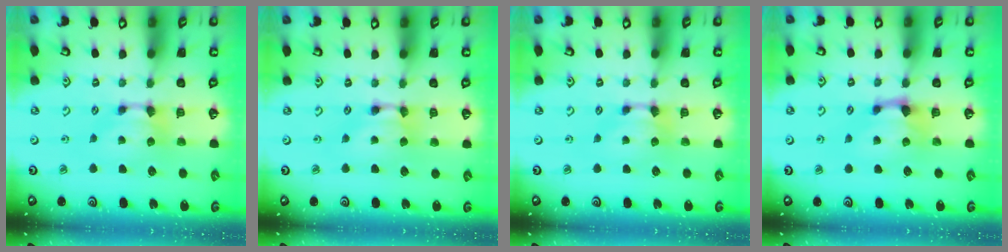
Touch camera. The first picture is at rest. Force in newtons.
{"total": 1.6, "press": 1.6, "slide": 0.1}
{"total": 0.0}
{"total": 1.2, "press": 0.3, "slide": 1.2}